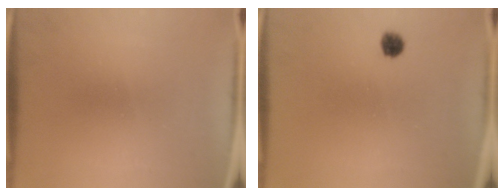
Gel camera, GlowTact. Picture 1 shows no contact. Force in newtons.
{"total": 2.2}